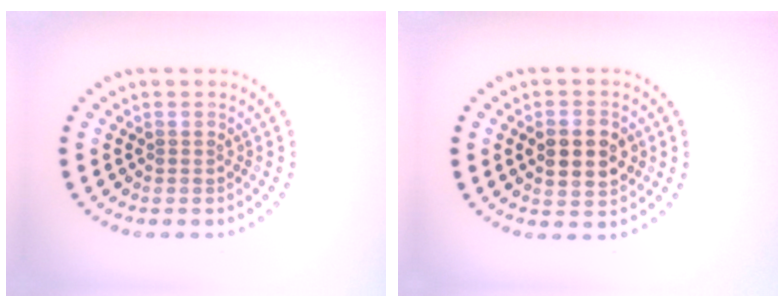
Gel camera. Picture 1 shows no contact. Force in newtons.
{"total": 4.5, "press": 4.5, "slide": 0.1}